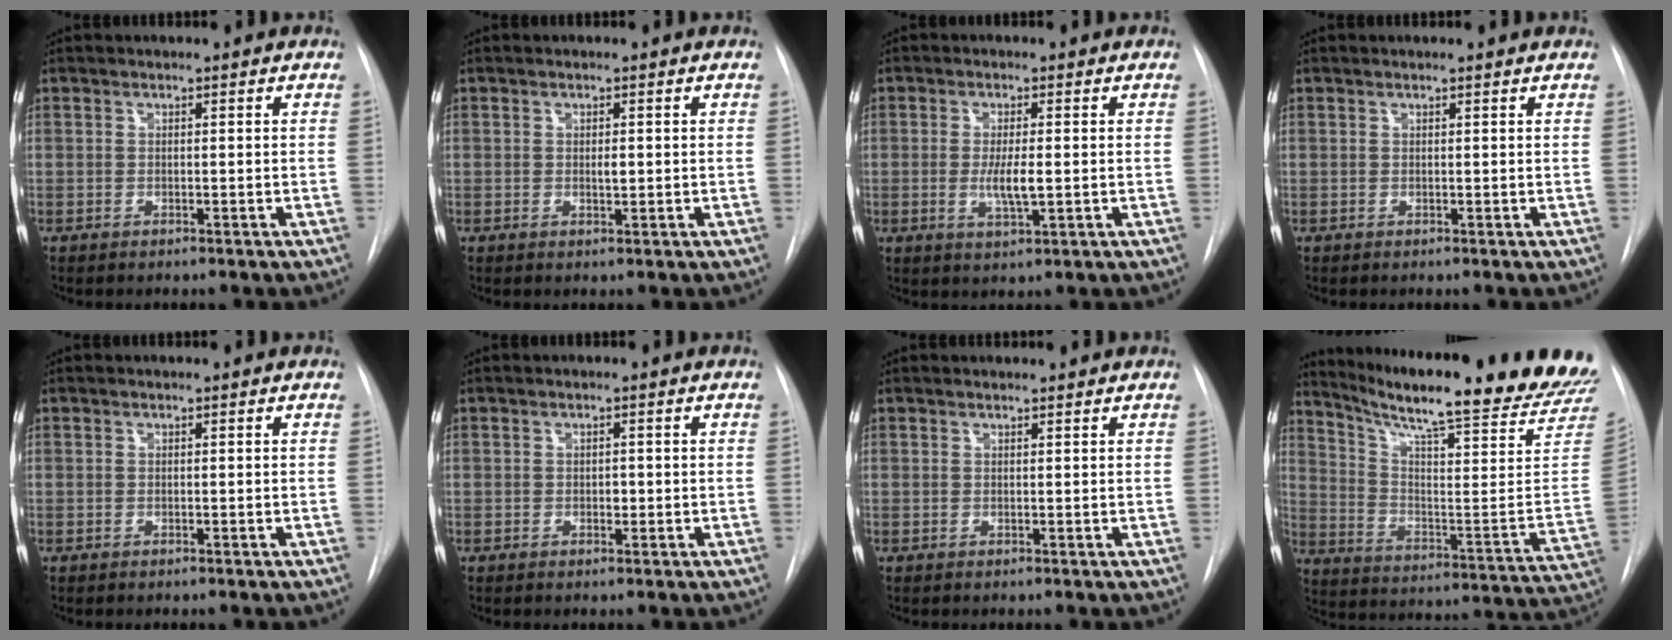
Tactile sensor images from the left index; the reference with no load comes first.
{"total": 1.0, "force": [0.1, 0.4, 0.9], "torque": [-0.015, -0.004, 0.003]}
{"total": 4.0, "force": [-0.2, 0.8, 3.9], "torque": [-0.075, -0.008, -0.002]}
{"total": 1.7, "force": [1.7, 0.0, 0.3], "torque": [-0.013, 0.006, 0.018]}
{"total": 0.0}
{"total": 0.9, "force": [-0.1, 0.6, 0.6], "torque": [-0.009, -0.001, -0.002]}
{"total": 2.2, "force": [2.2, 0.2, 0.3], "torque": [-0.010, 0.012, 0.029]}
{"total": 27.9, "force": [23.8, 1.4, 14.5], "torque": [-0.232, -0.091, 0.316]}